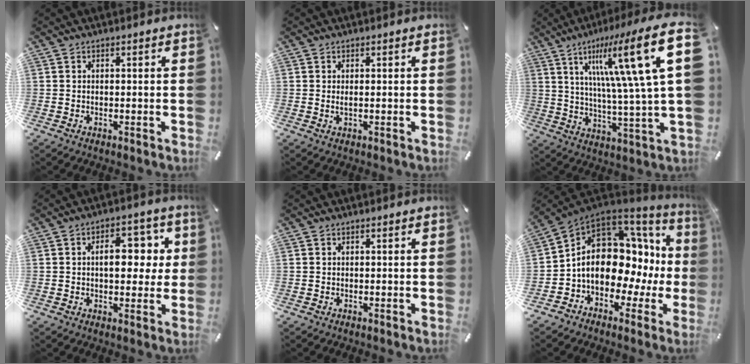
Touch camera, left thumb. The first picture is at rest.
{"total": 1.4, "force": [0.1, 0.3, 1.3], "torque": [-0.025, -0.002, 0.002]}
{"total": 26.0, "force": [8.3, 5.5, 24.1], "torque": [-0.373, -0.033, 0.117]}
{"total": 10.7, "force": [2.0, 6.4, 8.3], "torque": [-0.102, -0.005, 0.026]}
{"total": 0.0}
{"total": 16.3, "force": [0.3, 11.7, 11.3], "torque": [-0.196, -0.022, 0.005]}